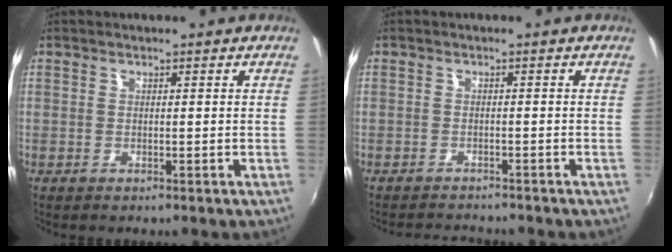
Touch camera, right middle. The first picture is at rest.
{"total": 4.4, "force": [-4.2, 0.7, 0.9], "torque": [-0.029, -0.010, -0.066]}